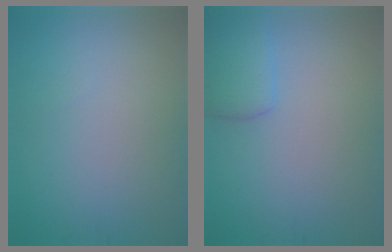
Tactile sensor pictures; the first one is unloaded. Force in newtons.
{"total": 2.5, "press": 2.5, "slide": 0.2}